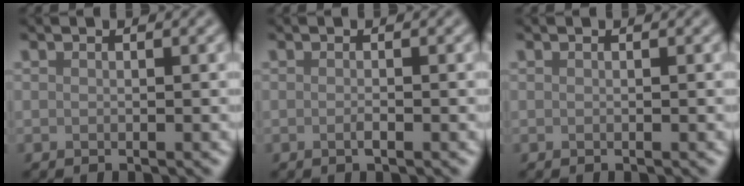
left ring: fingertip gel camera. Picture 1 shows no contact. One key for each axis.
{"total": 0.7, "fx": -0.3, "fy": 0.1, "fz": 0.6, "tx": -0.012, "ty": -0.002, "tz": -0.006}
{"total": 0.0}